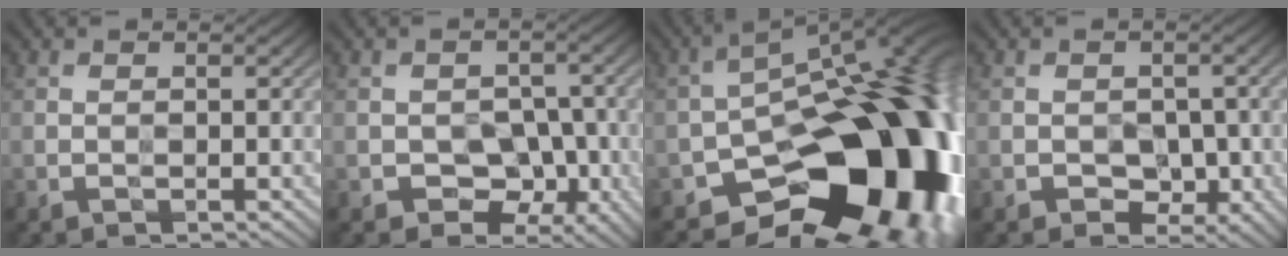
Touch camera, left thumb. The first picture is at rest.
{"total": 6.1, "force": [-2.1, 4.5, 3.5], "torque": [-0.047, -0.004, -0.038]}
{"total": 20.9, "force": [-9.2, 12.0, 14.5], "torque": [-0.154, -0.011, -0.132]}
{"total": 3.8, "force": [-1.1, 2.8, 2.3], "torque": [-0.032, -0.010, -0.019]}